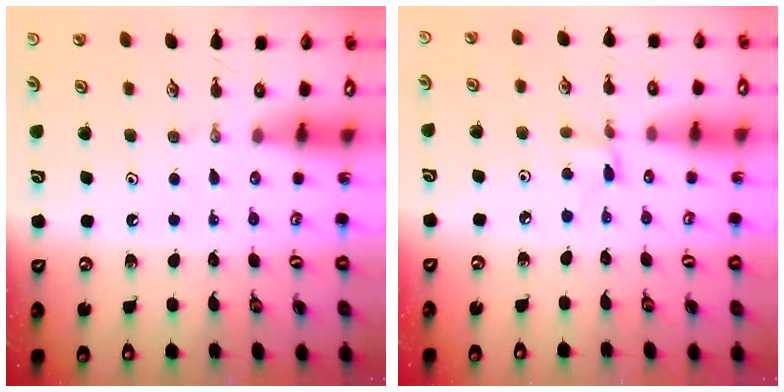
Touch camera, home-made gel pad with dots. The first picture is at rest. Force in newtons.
{"total": 1.7, "press": 1.7, "slide": 0.1}